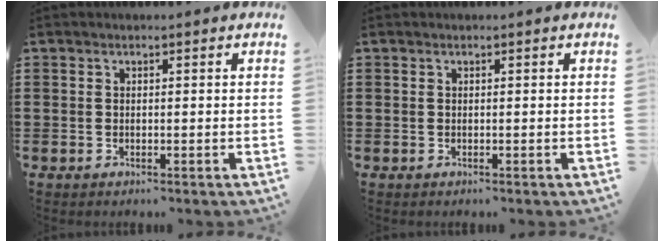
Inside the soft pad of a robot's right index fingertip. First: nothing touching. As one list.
[{"total": 0.0}]